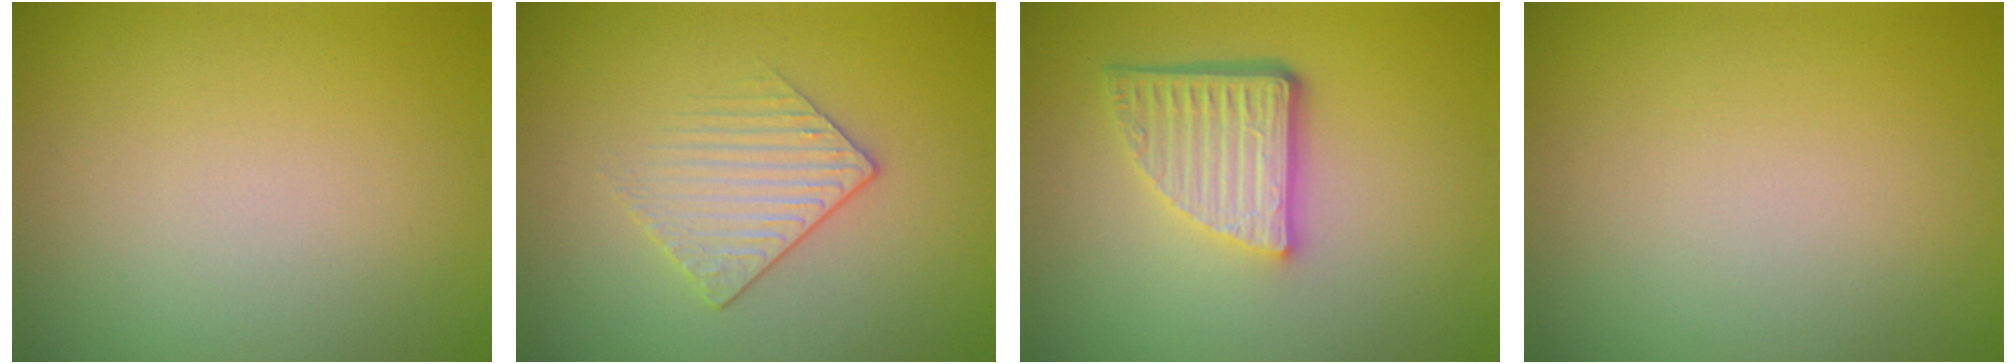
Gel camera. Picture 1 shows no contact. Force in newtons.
{"total": 1.9, "press": 1.6, "slide": 1.0}
{"total": 5.1, "press": 3.6, "slide": 3.7}
{"total": 0.0}